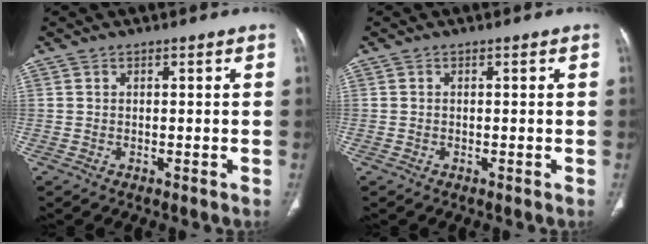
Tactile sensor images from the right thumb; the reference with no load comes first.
{"total": 0.0}